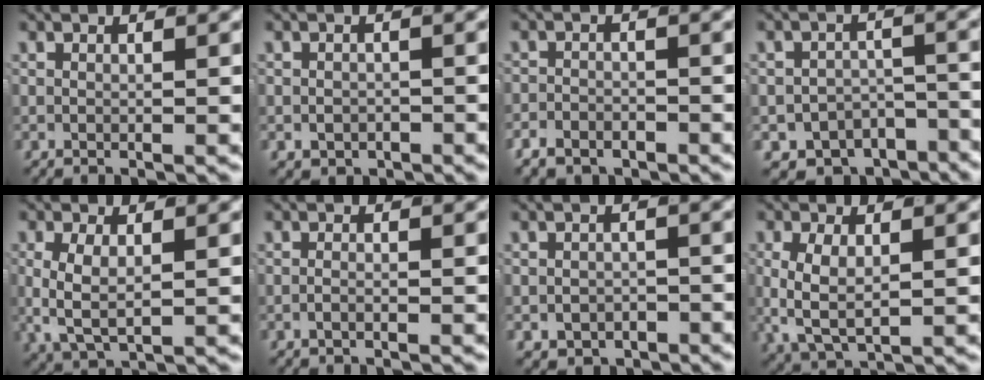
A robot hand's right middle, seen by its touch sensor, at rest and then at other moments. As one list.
[{"total": 1.8, "force": [-1.0, 1.3, 0.6], "torque": [0.000, -0.006, -0.014]}, {"total": 2.8, "force": [-2.3, 1.5, 0.6], "torque": [0.000, -0.002, -0.043]}, {"total": 11.2, "force": [-8.8, 6.5, 2.2], "torque": [-0.014, -0.027, -0.141]}, {"total": 4.6, "force": [0.0, 2.9, 3.5], "torque": [-0.094, -0.014, 0.011]}, {"total": 0.9, "force": [-0.7, 0.0, 0.5], "torque": [-0.012, -0.003, -0.013]}, {"total": 3.1, "force": [-2.3, 2.0, 0.7], "torque": [0.007, -0.007, -0.036]}, {"total": 5.0, "force": [-0.1, 3.3, 3.8], "torque": [-0.102, -0.016, 0.012]}]